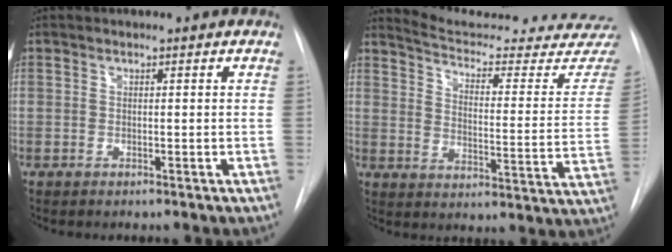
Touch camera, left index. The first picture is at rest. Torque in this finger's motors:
{"motor_torque": [0.87, -1.27, -0.09, -0.02]}